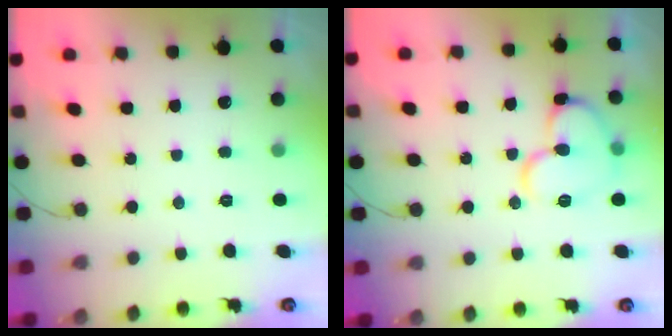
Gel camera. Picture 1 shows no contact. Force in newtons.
{"total": 12.9, "press": 12.8, "slide": 1.8}